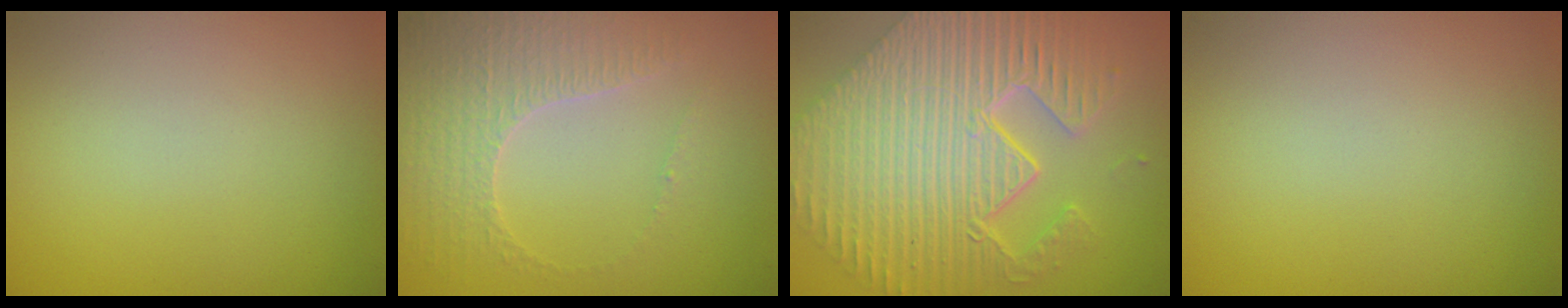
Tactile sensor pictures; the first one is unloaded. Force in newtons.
{"total": 3.3, "press": 3.2, "slide": 0.8}
{"total": 11.7, "press": 7.7, "slide": 8.8}
{"total": 0.0}